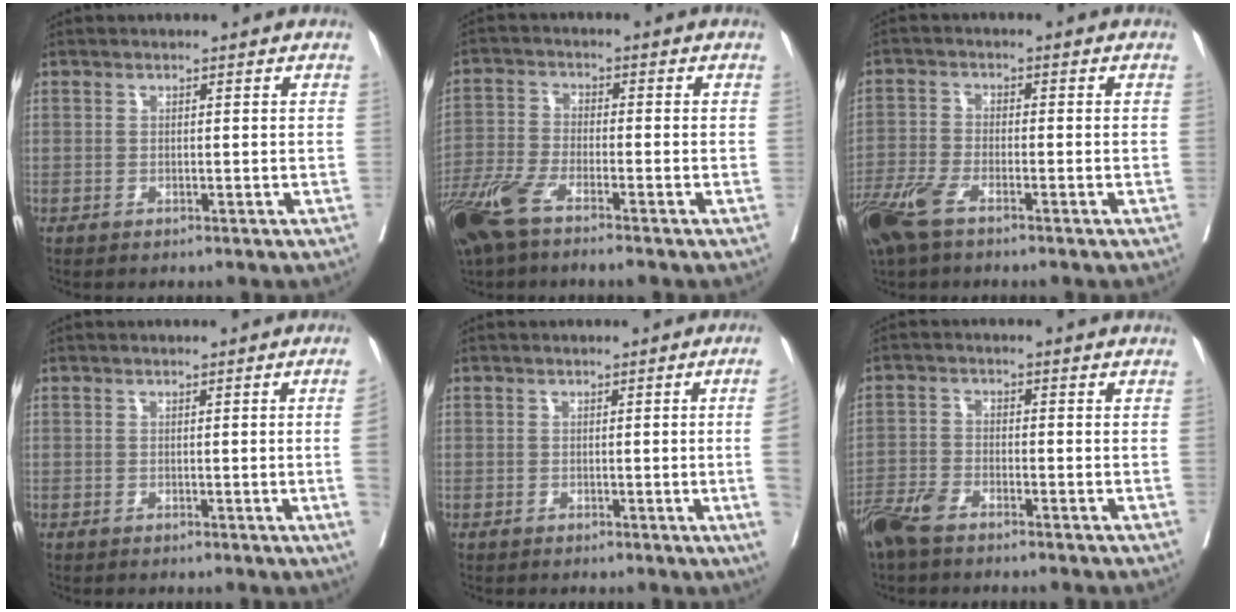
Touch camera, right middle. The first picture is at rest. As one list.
[{"total": 8.3, "force": [-5.9, 1.5, 5.6], "torque": [-0.123, -0.018, -0.122]}, {"total": 7.2, "force": [-4.9, 2.0, 4.8], "torque": [-0.107, -0.015, -0.098]}, {"total": 2.3, "force": [-0.4, -0.7, 2.1], "torque": [-0.027, -0.003, -0.006]}, {"total": 4.1, "force": [-0.7, -1.2, 3.8], "torque": [-0.040, -0.007, -0.011]}, {"total": 5.2, "force": [-4.3, 1.4, 2.7], "torque": [-0.060, -0.009, -0.086]}]